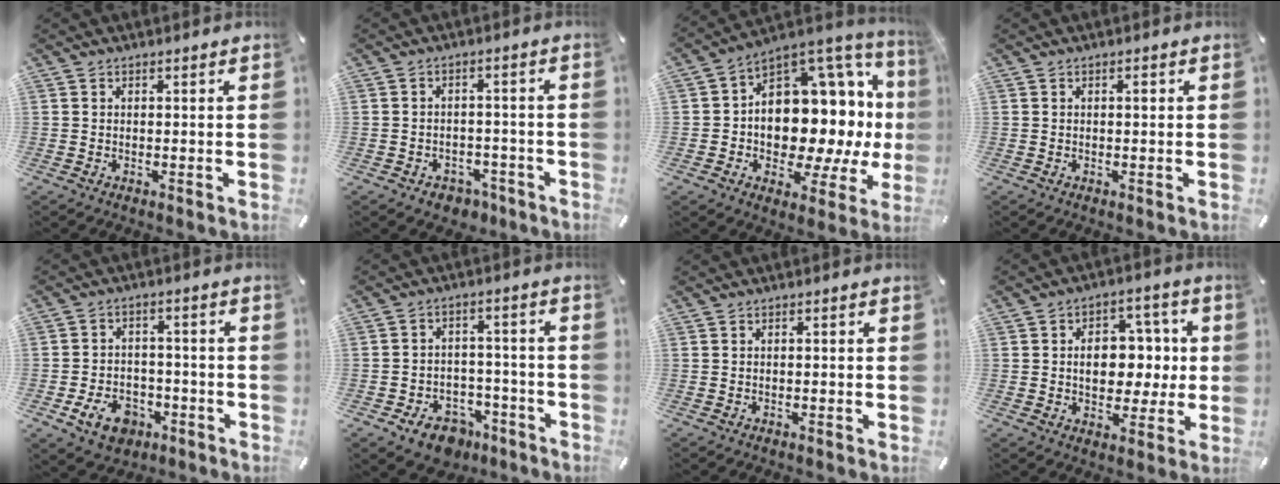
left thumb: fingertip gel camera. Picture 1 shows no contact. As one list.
[{"total": 4.7, "force": [-2.8, 3.4, 1.5], "torque": [-0.026, 0.017, -0.051]}, {"total": 16.8, "force": [0.3, 11.9, 11.9], "torque": [-0.147, -0.052, 0.011]}, {"total": 0.9, "force": [0.2, 0.4, 0.8], "torque": [-0.008, 0.000, 0.000]}, {"total": 9.1, "force": [-4.3, 6.6, 4.6], "torque": [-0.092, 0.022, -0.078]}, {"total": 9.1, "force": [-5.8, 6.0, 3.5], "torque": [-0.054, 0.050, -0.098]}, {"total": 0.6, "force": [-0.4, 0.2, 0.4], "torque": [-0.009, -0.001, -0.007]}, {"total": 10.9, "force": [0.3, 8.4, 6.9], "torque": [-0.092, 0.007, 0.008]}]